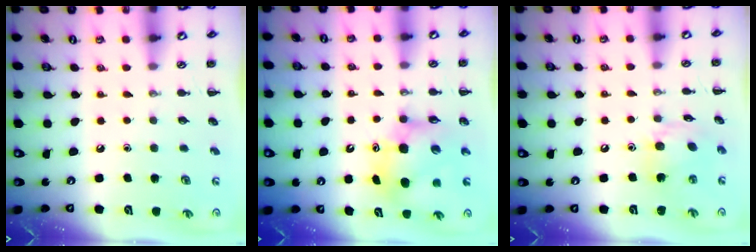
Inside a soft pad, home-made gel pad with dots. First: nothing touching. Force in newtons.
{"total": 10.2, "press": 10.0, "slide": 2.3}
{"total": 11.3, "press": 11.2, "slide": 1.3}